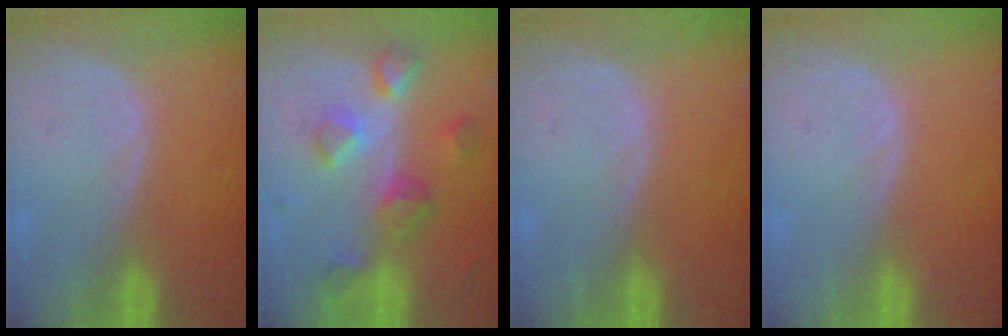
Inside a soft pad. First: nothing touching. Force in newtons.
{"total": 8.1, "press": 7.2, "slide": 3.7}
{"total": 0.0}
{"total": 0.0}